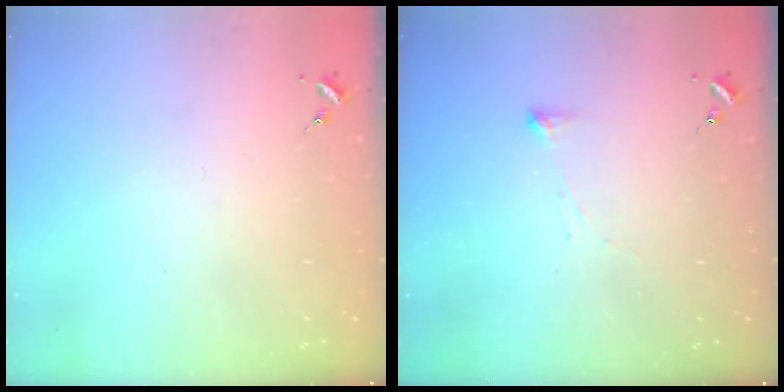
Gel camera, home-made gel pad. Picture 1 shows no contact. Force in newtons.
{"total": 3.5, "press": 3.5, "slide": 0.3}